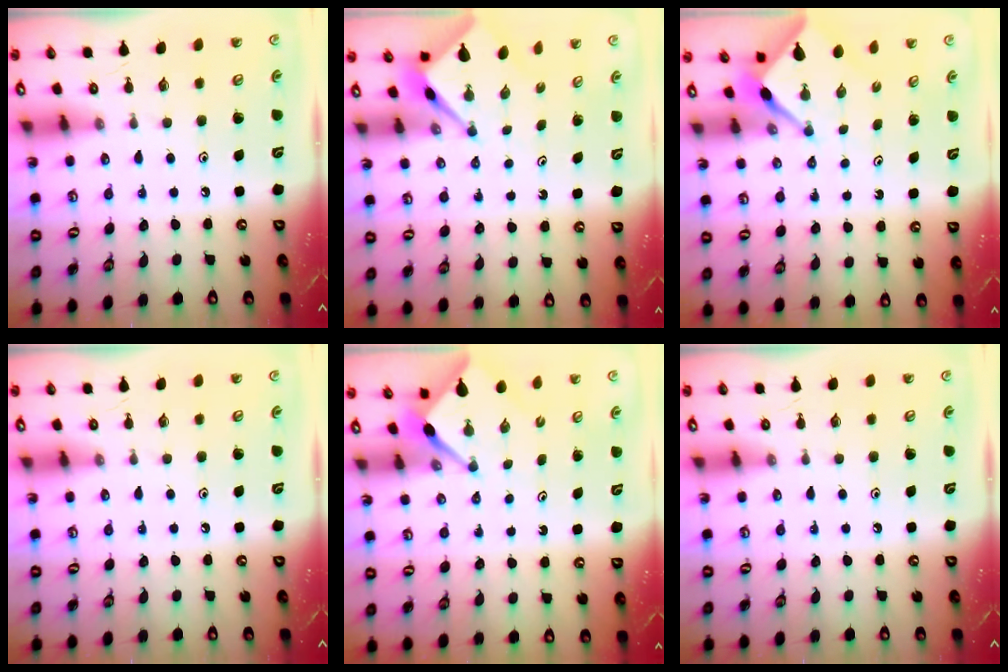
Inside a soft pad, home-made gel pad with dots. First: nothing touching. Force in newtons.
{"total": 2.7, "press": 2.7, "slide": 0.2}
{"total": 2.4, "press": 2.4, "slide": 0.2}
{"total": 0.0}
{"total": 2.4, "press": 2.4, "slide": 0.2}
{"total": 0.0}